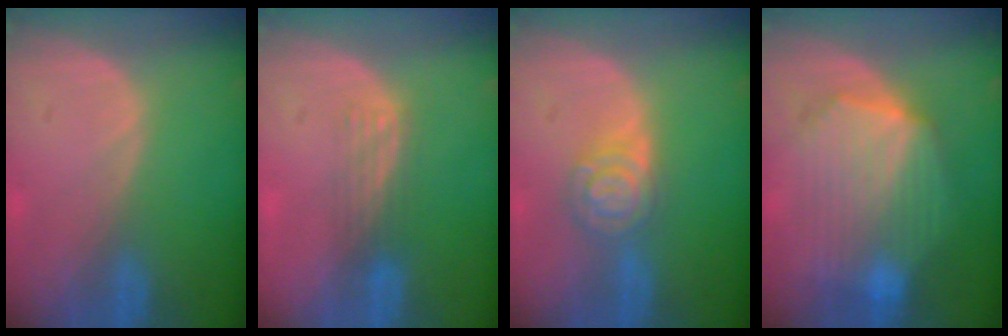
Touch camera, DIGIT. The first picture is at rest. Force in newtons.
{"total": 2.9, "press": 2.7, "slide": 1.2}
{"total": 5.4, "press": 5.3, "slide": 0.4}
{"total": 10.1, "press": 10.0, "slide": 0.9}